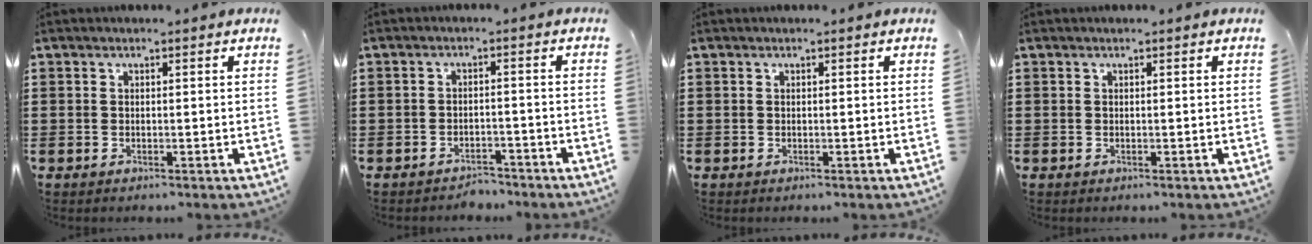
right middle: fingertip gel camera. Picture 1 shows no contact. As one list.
[{"total": 2.5, "force": [-2.4, 0.4, -0.1], "torque": [-0.007, 0.002, -0.054]}, {"total": 0.0}, {"total": 0.0}]